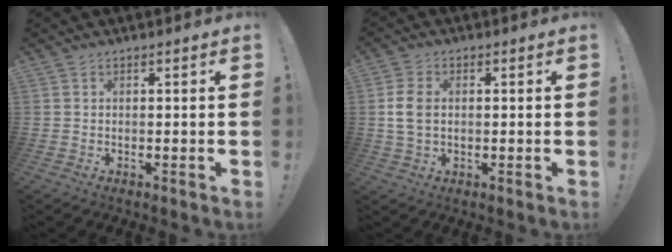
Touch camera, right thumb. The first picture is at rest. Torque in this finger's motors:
{"motor_torque": [-0.07, 0.16, 0.25, 0.18, 0.03]}